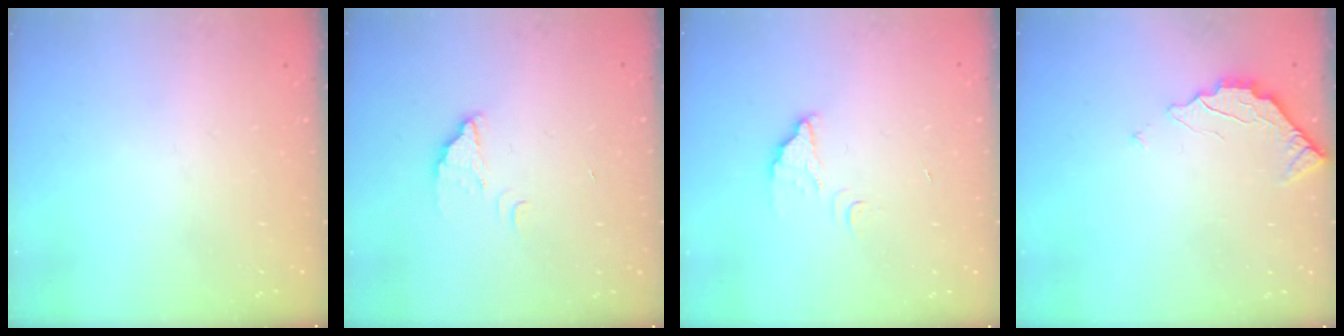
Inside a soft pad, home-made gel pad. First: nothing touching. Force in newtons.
{"total": 1.9, "press": 1.9, "slide": 0.1}
{"total": 2.9, "press": 2.9, "slide": 0.2}
{"total": 2.4, "press": 2.4, "slide": 0.2}